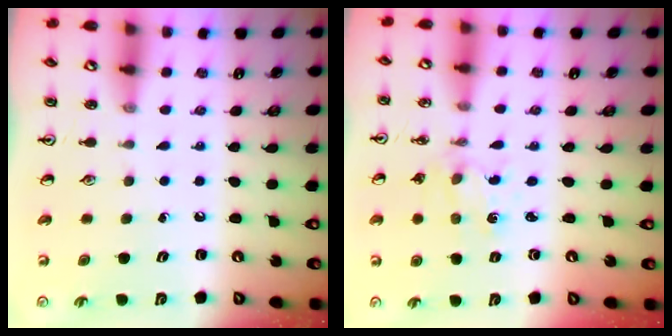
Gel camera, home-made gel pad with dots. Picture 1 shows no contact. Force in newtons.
{"total": 1.2, "press": 1.1, "slide": 0.3}